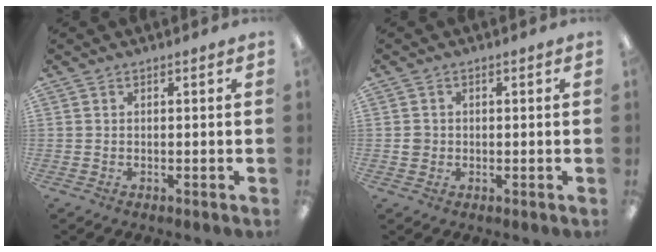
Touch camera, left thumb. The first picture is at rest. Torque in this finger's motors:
{"motor_torque": [-0.09, 0.20, 0.10, -0.19, -0.01]}